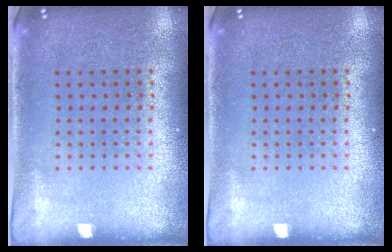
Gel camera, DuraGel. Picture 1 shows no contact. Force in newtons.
{"total": 0.0}